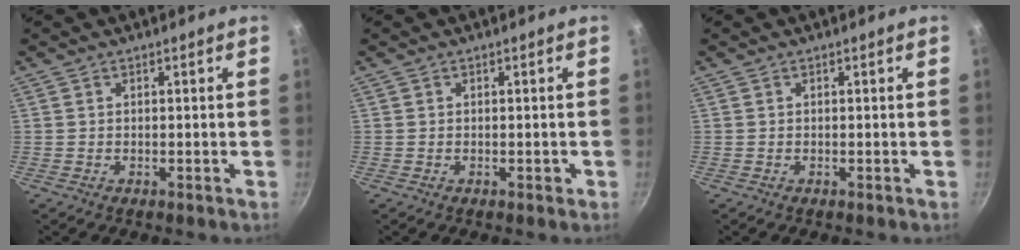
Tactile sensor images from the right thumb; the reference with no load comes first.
{"total": 0.8, "force": [-0.1, 0.6, 0.4], "torque": [0.001, 0.003, -0.002]}
{"total": 0.0}